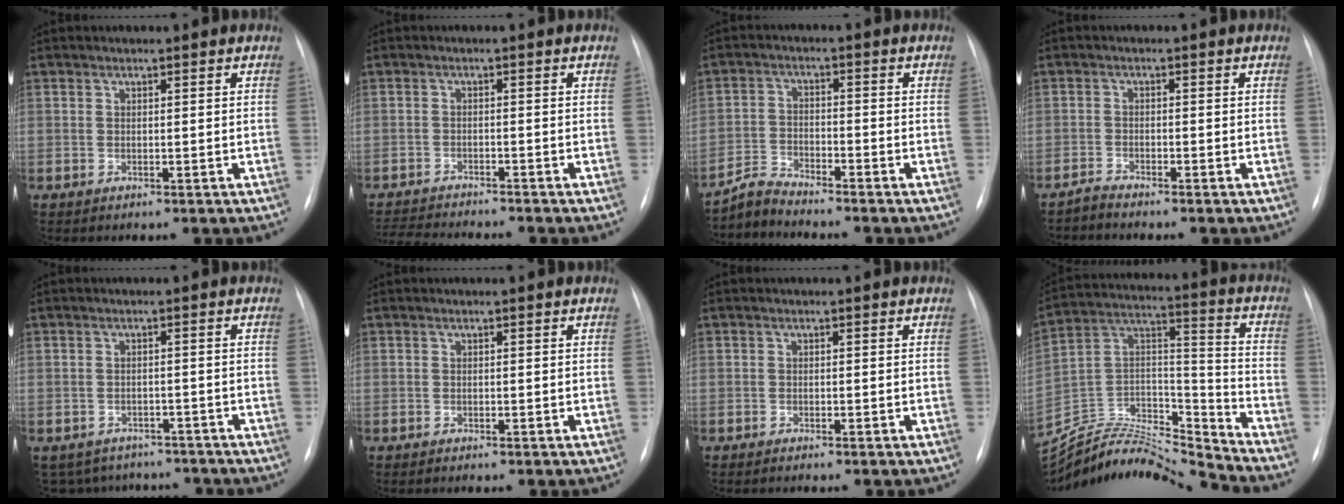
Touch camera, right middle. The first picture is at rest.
{"total": 7.7, "force": [-7.3, -0.6, 2.3], "torque": [-0.038, -0.011, -0.120]}
{"total": 3.8, "force": [-3.7, -0.4, -0.5], "torque": [0.008, -0.016, -0.073]}
{"total": 1.6, "force": [-1.5, -0.3, -0.2], "torque": [0.005, -0.009, -0.031]}
{"total": 9.5, "force": [-8.5, 4.1, 1.2], "torque": [-0.021, 0.016, -0.099]}
{"total": 0.0}
{"total": 1.0, "force": [-0.8, -0.1, 0.5], "torque": [-0.008, -0.002, -0.011]}
{"total": 21.7, "force": [-21.1, 1.3, 4.8], "torque": [-0.100, 0.030, -0.362]}